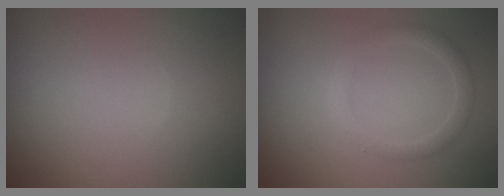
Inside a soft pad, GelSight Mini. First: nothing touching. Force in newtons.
{"total": 1.9, "press": 1.9, "slide": 0.0}